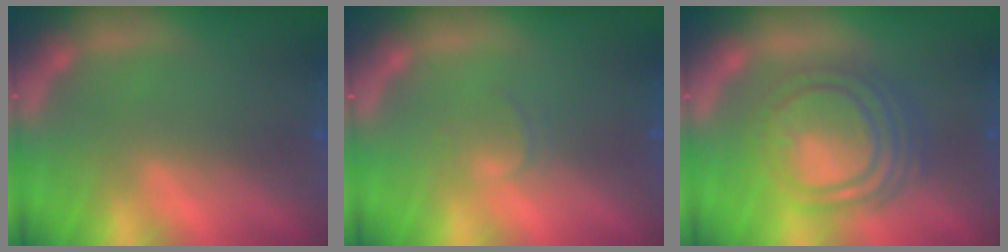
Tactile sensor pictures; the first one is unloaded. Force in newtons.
{"total": 1.0}
{"total": 8.6}